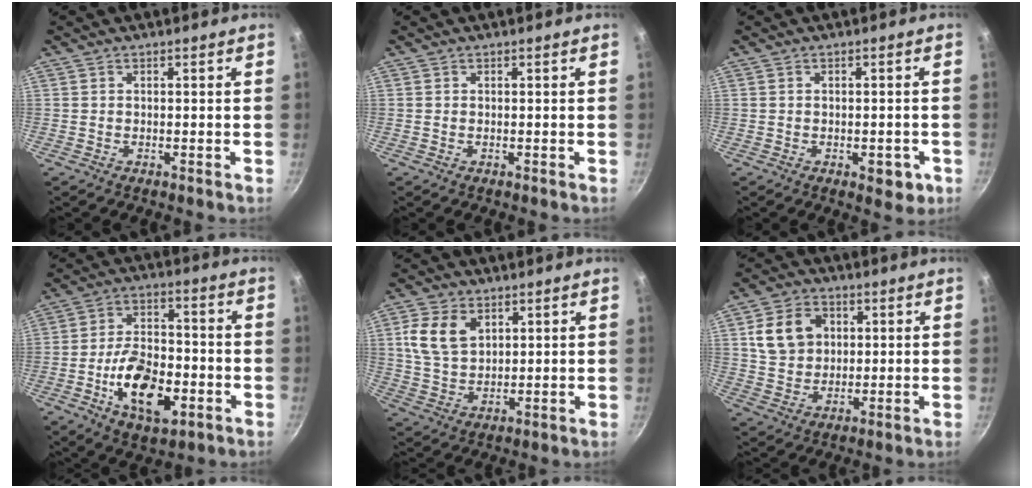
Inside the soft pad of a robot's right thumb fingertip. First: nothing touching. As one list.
[{"total": 0.0}, {"total": 4.1, "force": [-1.6, 2.1, 3.1], "torque": [-0.021, 0.005, -0.014]}, {"total": 14.5, "force": [-4.9, 7.8, 11.2], "torque": [-0.164, 0.023, -0.083]}, {"total": 9.4, "force": [3.5, 6.3, 6.1], "torque": [-0.107, -0.007, 0.073]}, {"total": 10.4, "force": [2.8, 8.3, 5.7], "torque": [-0.079, 0.001, 0.054]}]